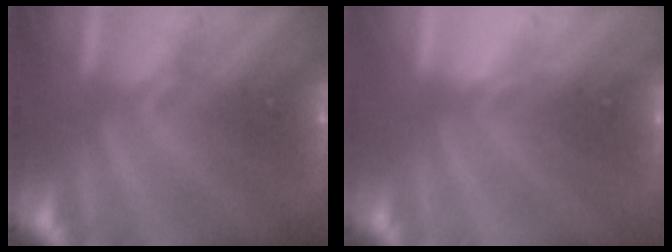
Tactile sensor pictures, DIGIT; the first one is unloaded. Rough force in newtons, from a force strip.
{"total": 2.3}